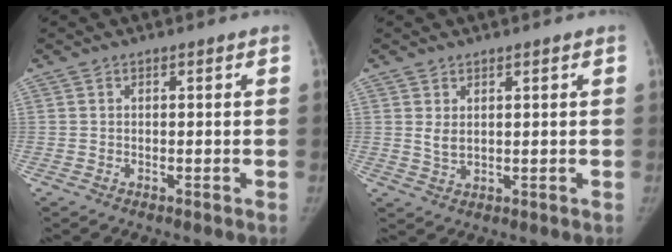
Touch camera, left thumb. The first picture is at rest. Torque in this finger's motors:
{"motor_torque": [0.14, 1.12, 0.11, -0.51, 0.22]}